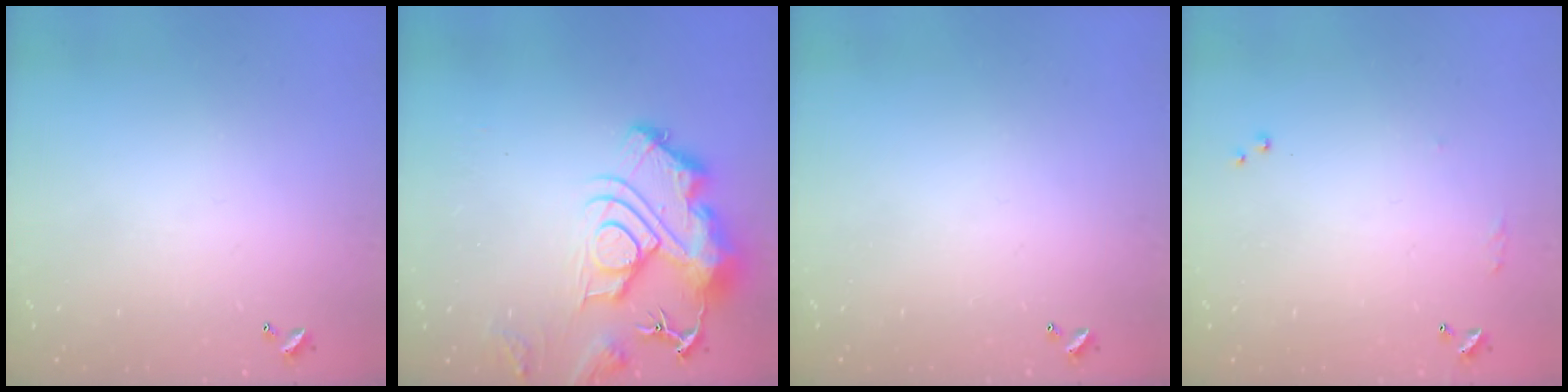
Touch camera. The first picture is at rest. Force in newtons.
{"total": 16.9, "press": 16.9, "slide": 1.6}
{"total": 0.0}
{"total": 6.5, "press": 6.5, "slide": 0.9}